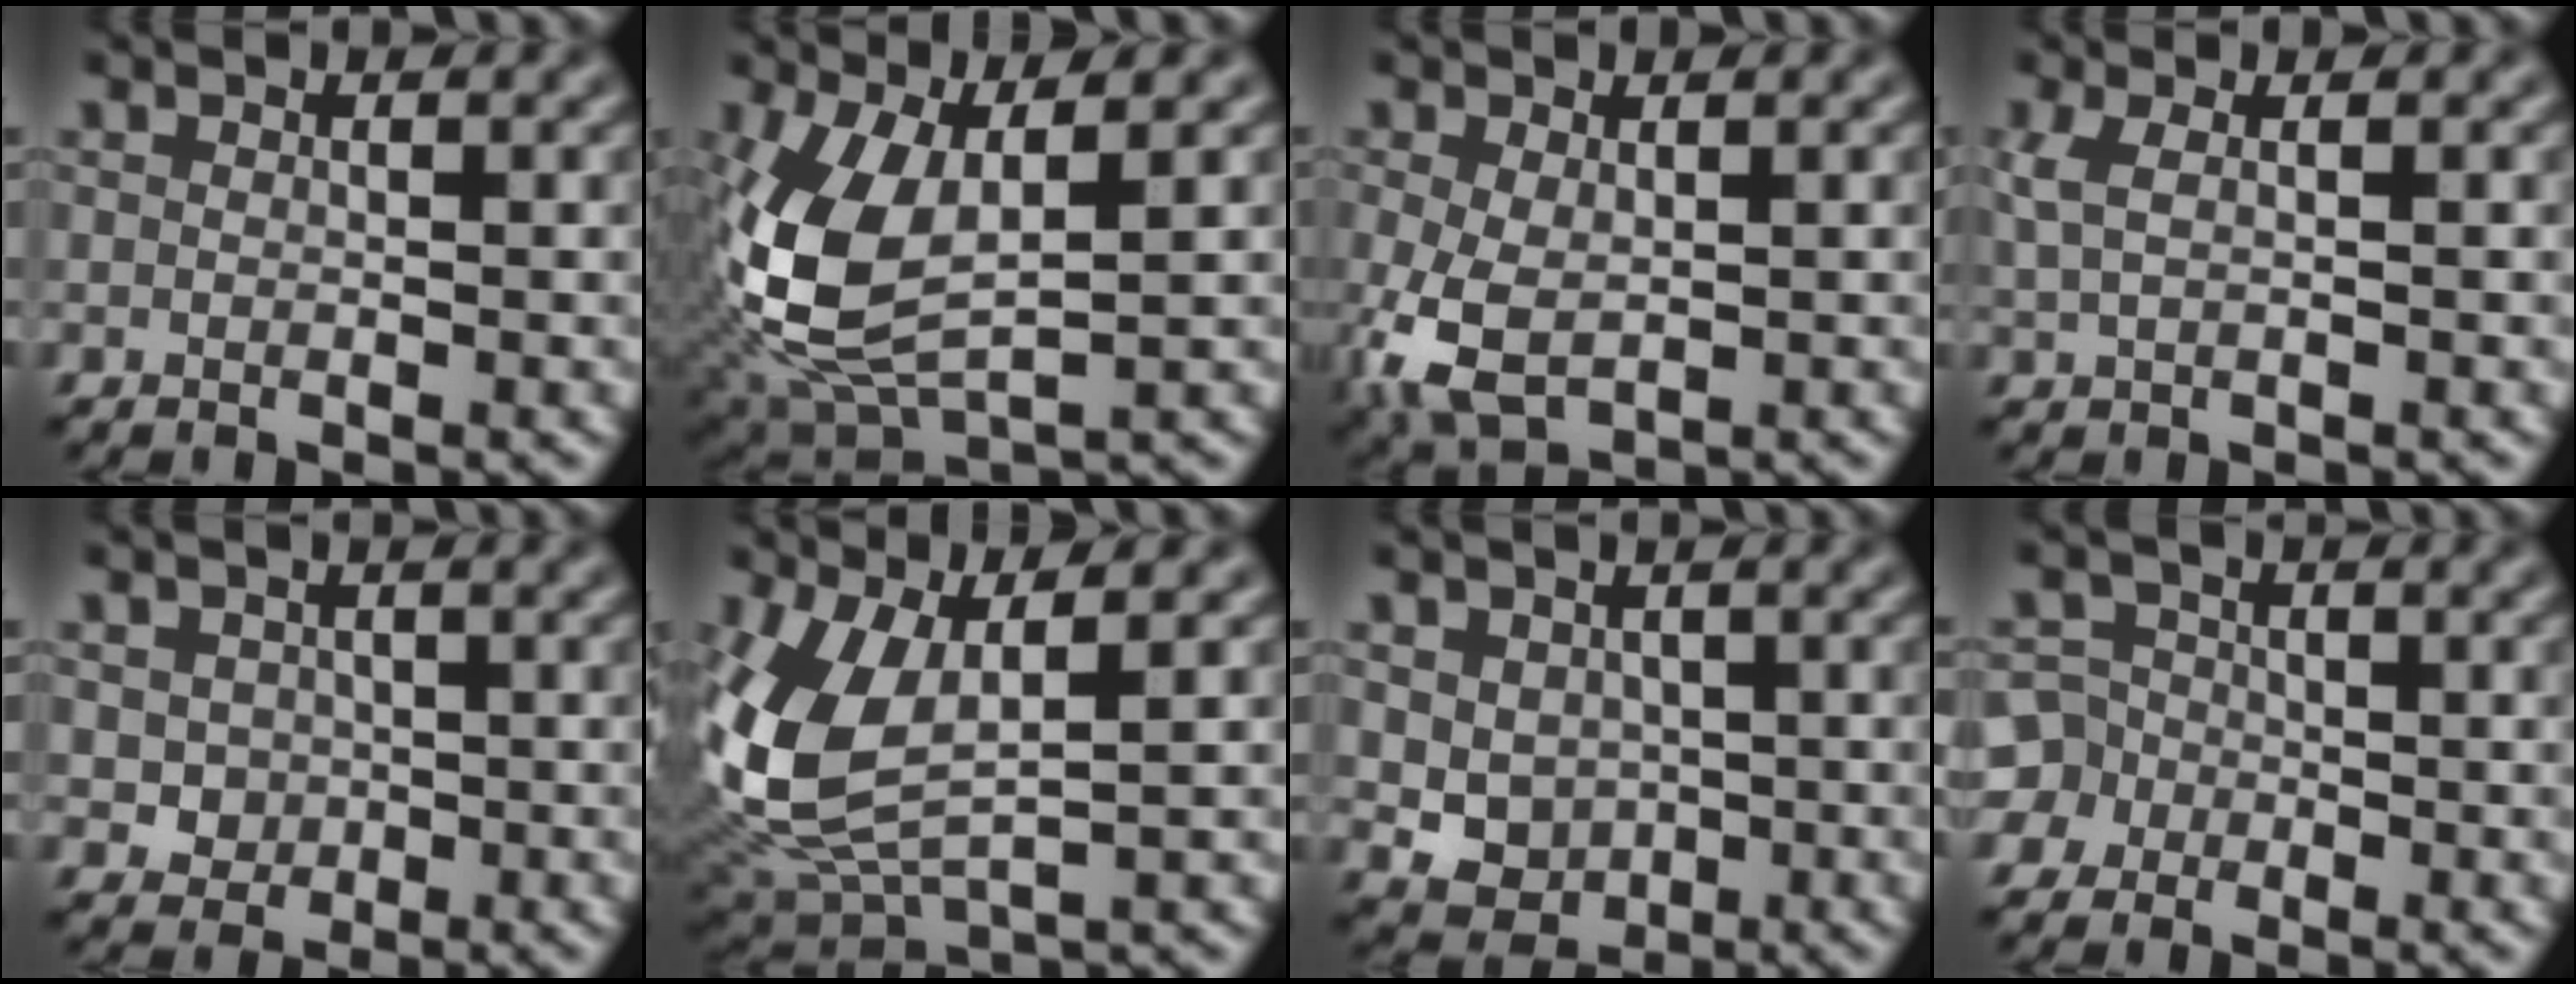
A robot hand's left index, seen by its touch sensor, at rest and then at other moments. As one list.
[{"total": 9.3, "force": [0.4, 4.6, 8.1], "torque": [-0.198, -0.007, 0.012]}, {"total": 4.5, "force": [-0.7, 2.7, 3.6], "torque": [-0.095, -0.013, -0.008]}, {"total": 2.1, "force": [0.7, 0.8, 1.8], "torque": [-0.036, 0.003, 0.014]}, {"total": 2.2, "force": [-0.1, 2.1, 0.8], "torque": [-0.009, -0.005, 0.001]}, {"total": 8.7, "force": [0.8, 4.4, 7.5], "torque": [-0.189, -0.010, 0.020]}, {"total": 4.4, "force": [0.1, 3.8, 2.4], "torque": [-0.032, -0.009, 0.007]}, {"total": 5.2, "force": [-2.2, 4.6, 0.6], "torque": [0.001, 0.009, -0.061]}]